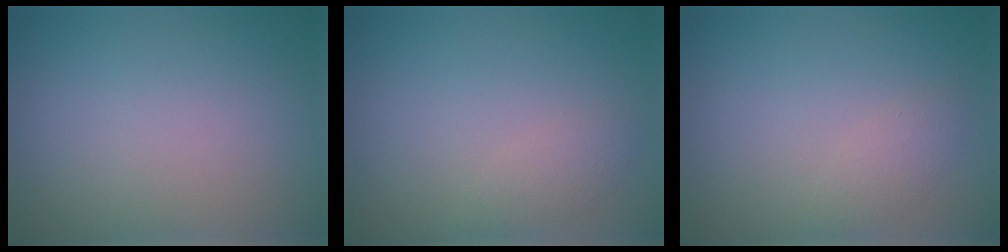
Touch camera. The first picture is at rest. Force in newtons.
{"total": 1.4, "press": 1.4, "slide": 0.1}
{"total": 1.3, "press": 1.3, "slide": 0.1}